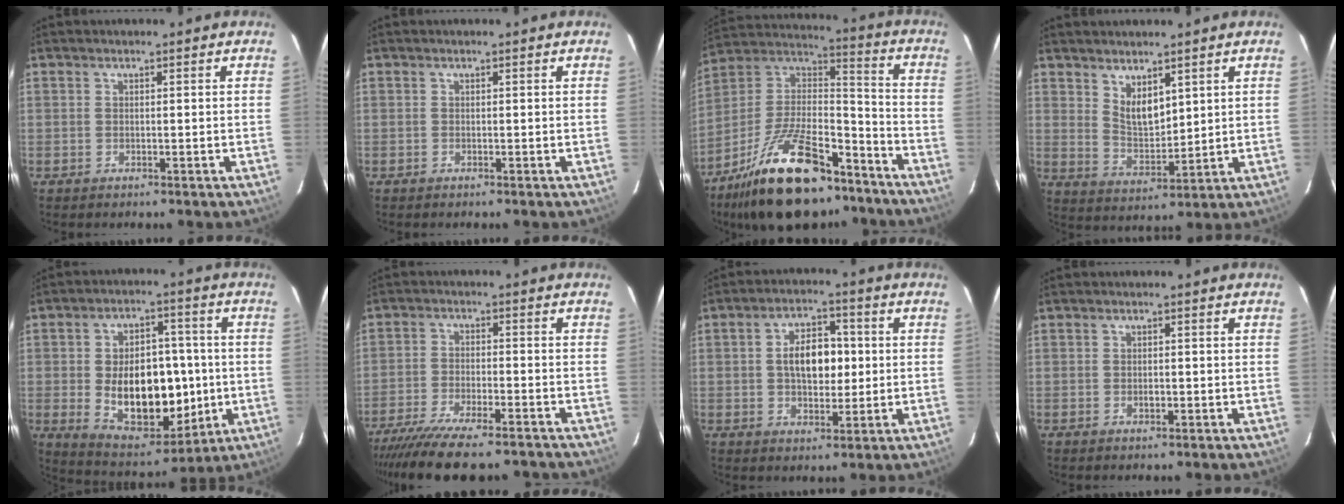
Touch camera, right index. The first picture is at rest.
{"total": 0.0}
{"total": 26.2, "force": [-17.7, 10.9, 16.0], "torque": [-0.308, 0.008, -0.278]}
{"total": 6.2, "force": [3.9, 2.8, 3.9], "torque": [-0.064, -0.008, 0.079]}
{"total": 17.6, "force": [-1.7, 11.3, 13.4], "torque": [-0.238, 0.005, 0.002]}
{"total": 16.9, "force": [-14.3, 3.4, 8.3], "torque": [-0.172, -0.034, -0.225]}
{"total": 8.8, "force": [0.6, 5.2, 7.1], "torque": [-0.122, 0.020, 0.013]}
{"total": 1.1, "force": [-0.2, 1.0, 0.5], "torque": [-0.008, 0.000, -0.002]}